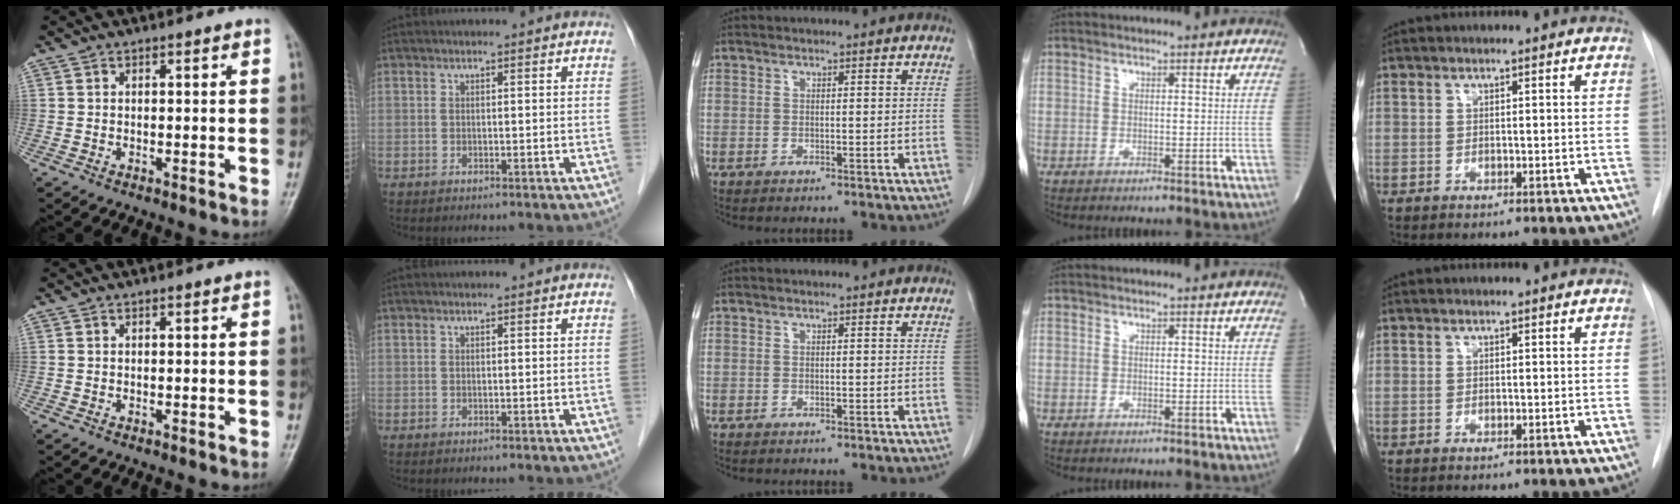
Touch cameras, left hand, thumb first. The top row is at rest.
{}